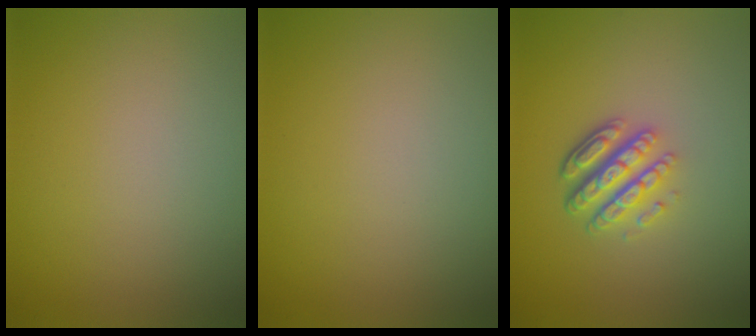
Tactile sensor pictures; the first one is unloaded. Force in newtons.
{"total": 0.0}
{"total": 4.6, "press": 3.4, "slide": 3.1}